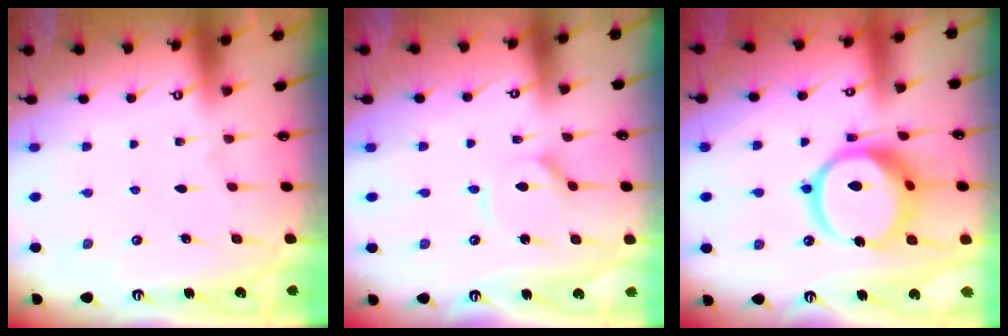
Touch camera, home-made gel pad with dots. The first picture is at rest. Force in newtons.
{"total": 2.5, "press": 2.5, "slide": 0.4}
{"total": 16.7, "press": 16.6, "slide": 1.9}